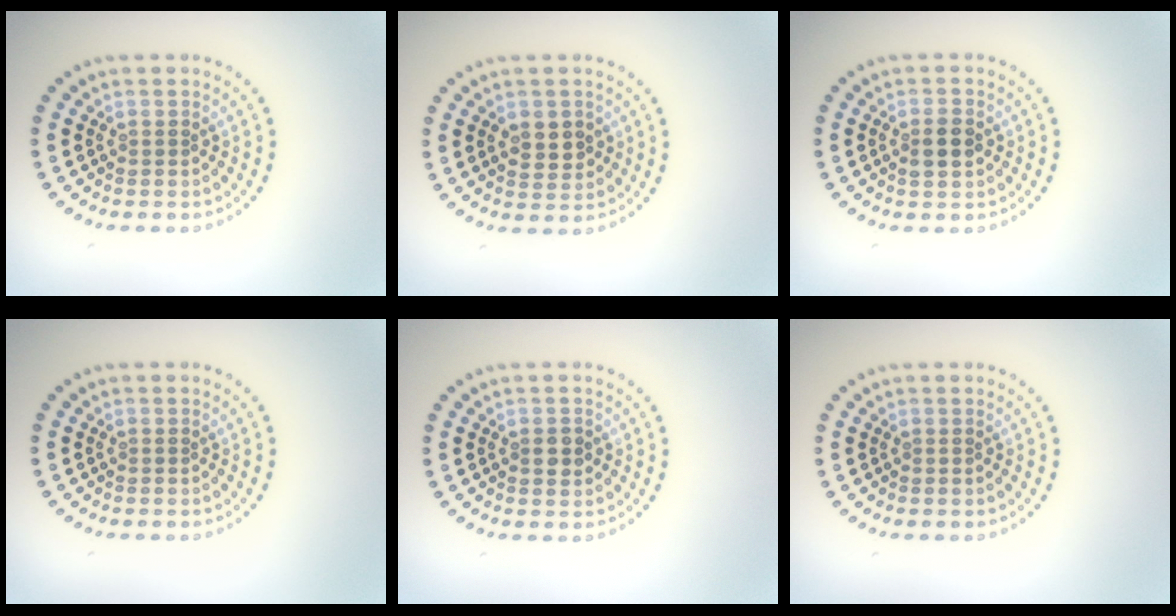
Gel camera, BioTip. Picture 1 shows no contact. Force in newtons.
{"total": 2.6, "press": 2.5, "slide": 0.6}
{"total": 2.1, "press": 2.1, "slide": 0.2}
{"total": 0.0}
{"total": 1.5, "press": 1.5, "slide": 0.1}
{"total": 0.0}